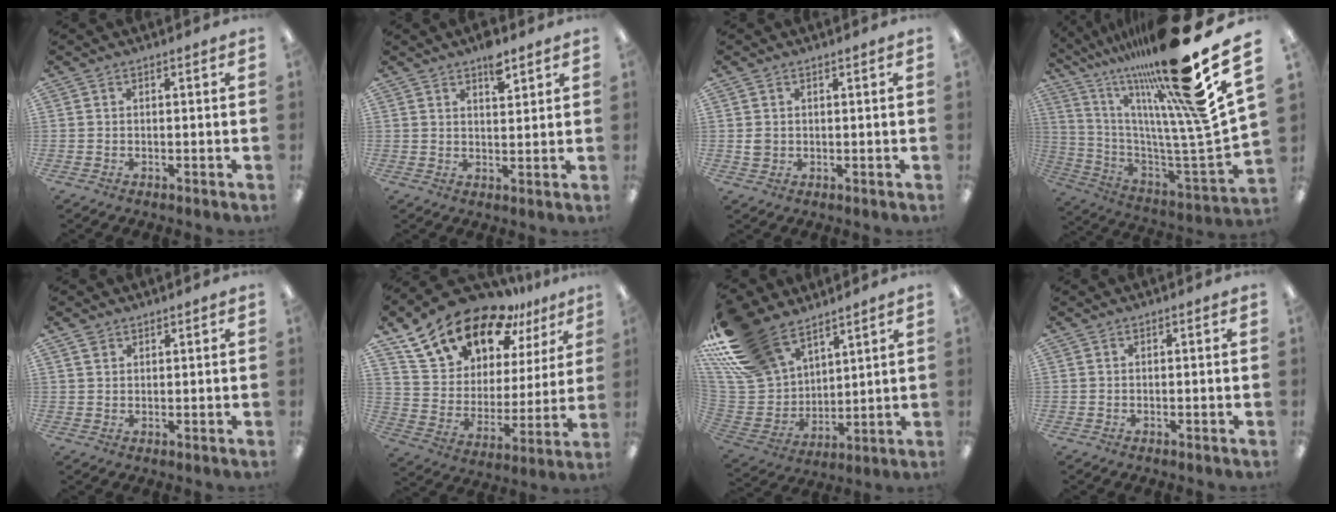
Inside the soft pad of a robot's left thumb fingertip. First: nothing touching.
{"total": 5.4, "force": [3.9, 2.2, 3.1], "torque": [-0.037, -0.022, 0.063]}
{"total": 1.8, "force": [0.6, 1.5, 0.6], "torque": [-0.014, 0.003, 0.010]}
{"total": 28.5, "force": [18.8, 5.6, 20.7], "torque": [-0.285, -0.147, 0.315]}
{"total": 1.9, "force": [1.5, 1.0, 0.4], "torque": [-0.010, -0.002, 0.031]}
{"total": 19.2, "force": [14.7, 9.5, 7.9], "torque": [-0.151, -0.099, 0.263]}
{"total": 21.2, "force": [15.5, 11.3, 9.1], "torque": [-0.220, -0.081, 0.294]}
{"total": 0.0}